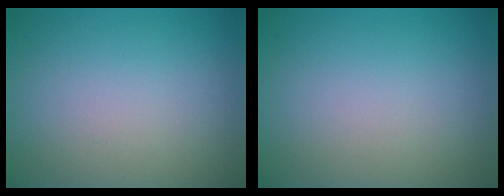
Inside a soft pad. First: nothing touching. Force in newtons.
{"total": 0.0}